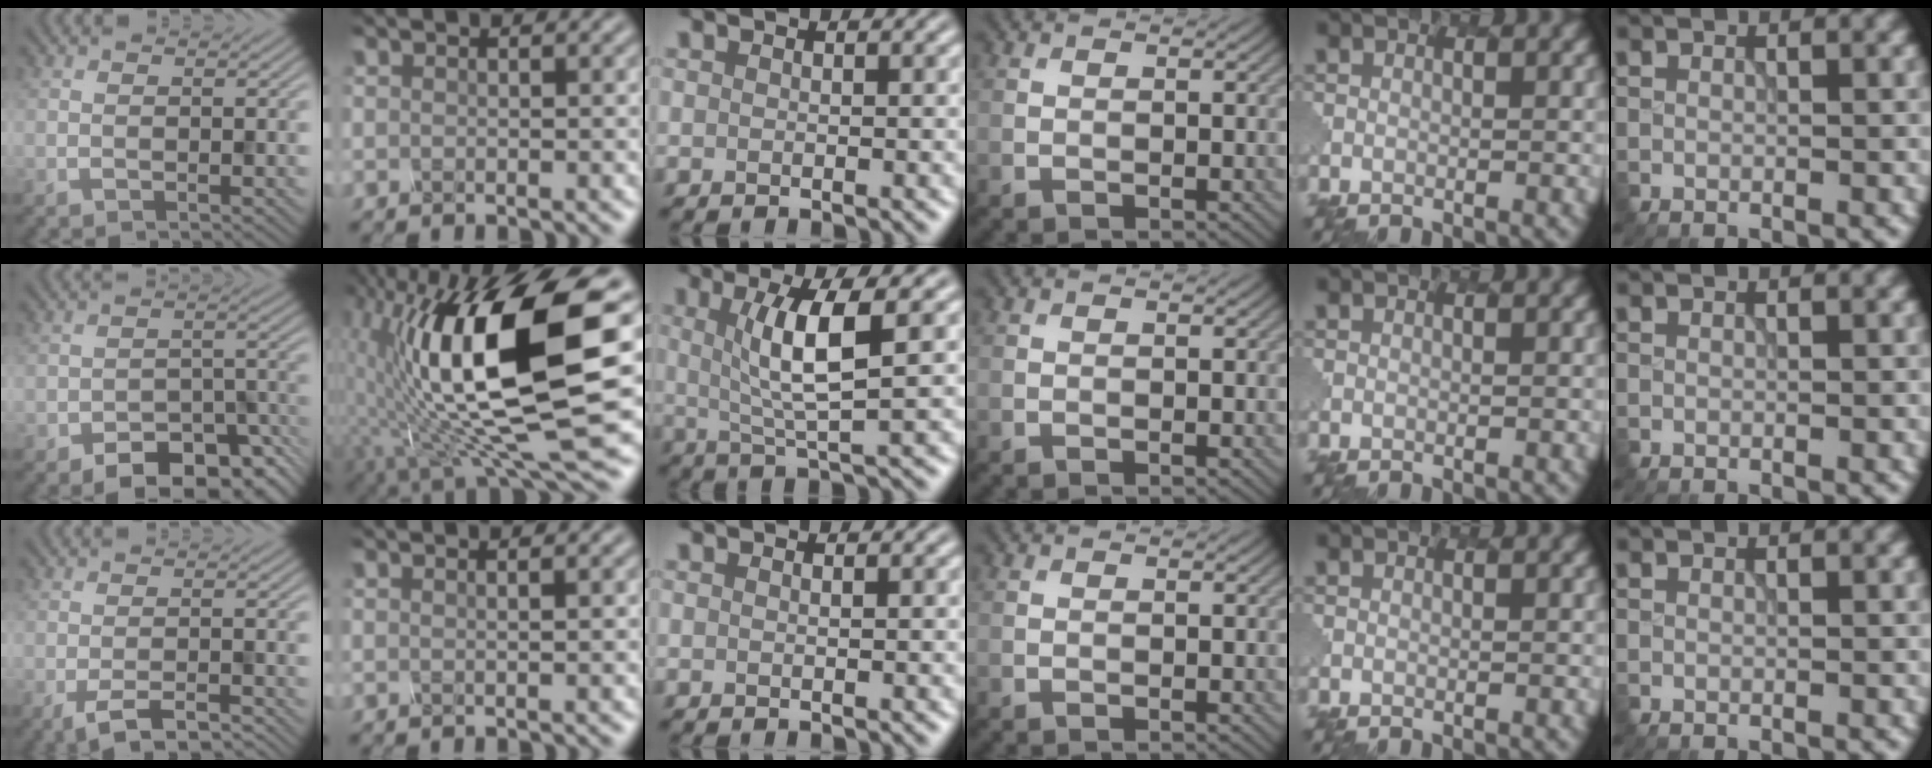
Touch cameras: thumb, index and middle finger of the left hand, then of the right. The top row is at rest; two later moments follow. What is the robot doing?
{"motion": "shake", "object": "salt shaker"}